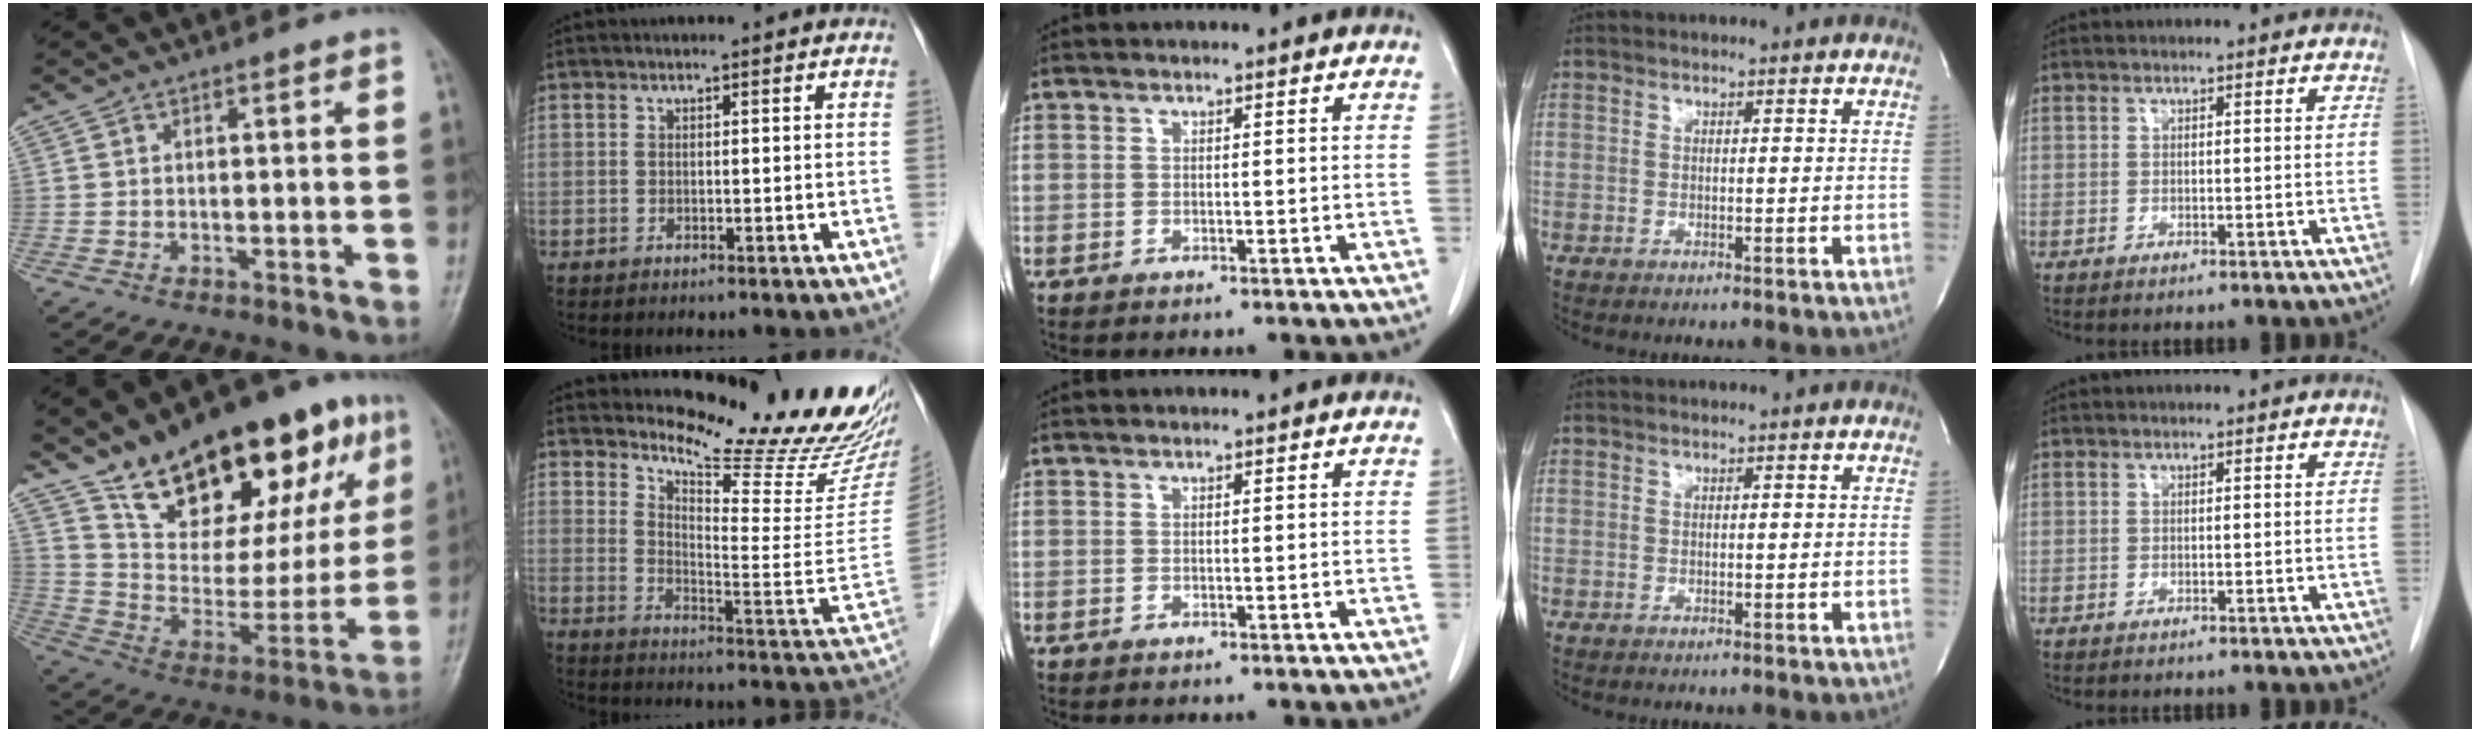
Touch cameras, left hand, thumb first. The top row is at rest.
{"thumb": {"total": 28.8, "force": [16.8, 12.3, 19.9], "torque": [-0.253, -0.044, 0.272]}, "index": {"total": 18.7, "force": [17.4, -0.6, 6.8], "torque": [-0.115, -0.124, 0.230]}}